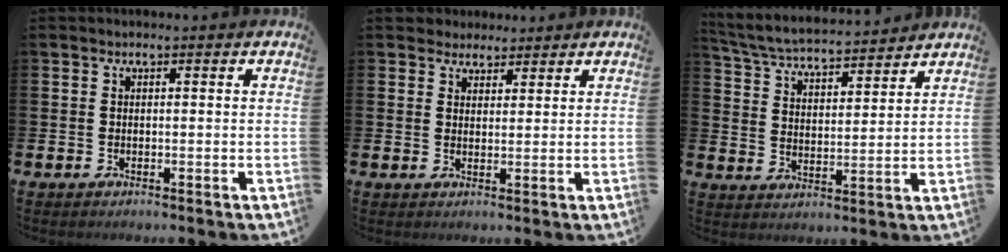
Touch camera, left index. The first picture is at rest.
{"total": 2.9, "force": [2.4, 1.5, -0.4], "torque": [0.004, -0.009, 0.042]}
{"total": 5.1, "force": [5.0, 0.6, 1.0], "torque": [-0.044, -0.037, 0.085]}